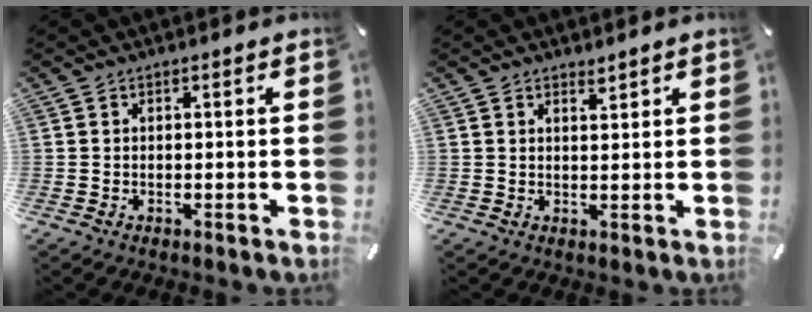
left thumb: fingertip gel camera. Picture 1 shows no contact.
{"total": 1.6, "force": [1.5, 0.5, 0.3], "torque": [-0.006, -0.004, 0.028]}